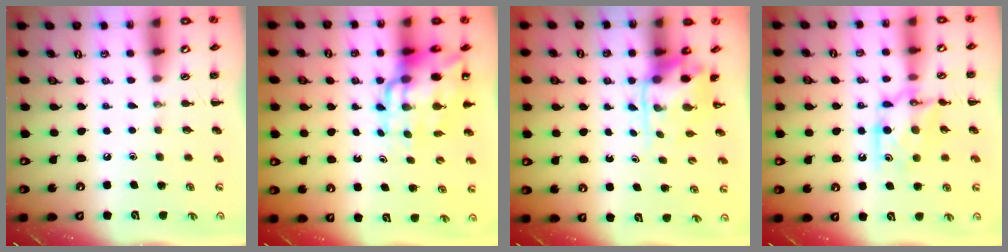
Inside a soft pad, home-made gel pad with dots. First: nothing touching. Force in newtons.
{"total": 15.0, "press": 14.4, "slide": 4.2}
{"total": 3.5, "press": 3.4, "slide": 0.8}
{"total": 10.7, "press": 10.7, "slide": 0.3}